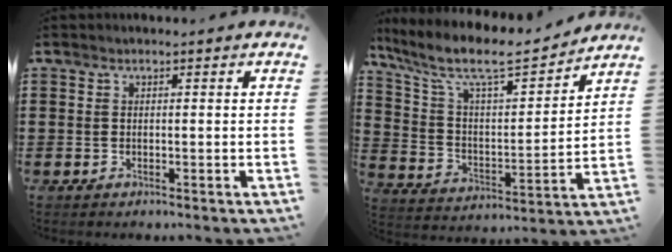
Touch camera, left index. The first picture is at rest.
{"total": 9.7, "force": [8.0, 1.9, 5.2], "torque": [-0.137, -0.048, 0.133]}